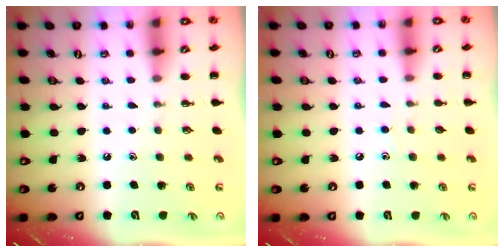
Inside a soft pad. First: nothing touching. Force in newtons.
{"total": 2.5, "press": 2.3, "slide": 1.0}